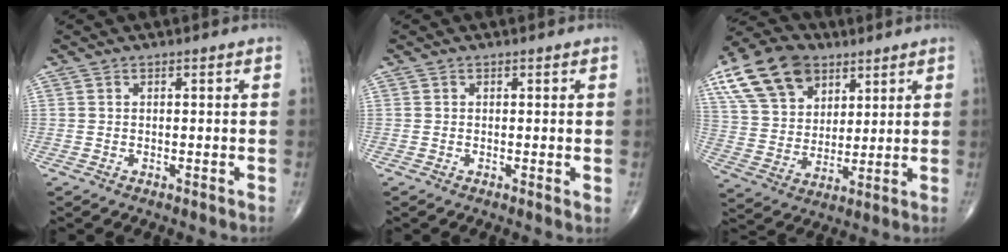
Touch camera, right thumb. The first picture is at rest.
{"total": 0.6, "force": [0.1, 0.2, 0.6], "torque": [-0.010, -0.003, -0.003]}
{"total": 16.8, "force": [8.7, 11.1, 9.2], "torque": [-0.155, -0.014, 0.160]}